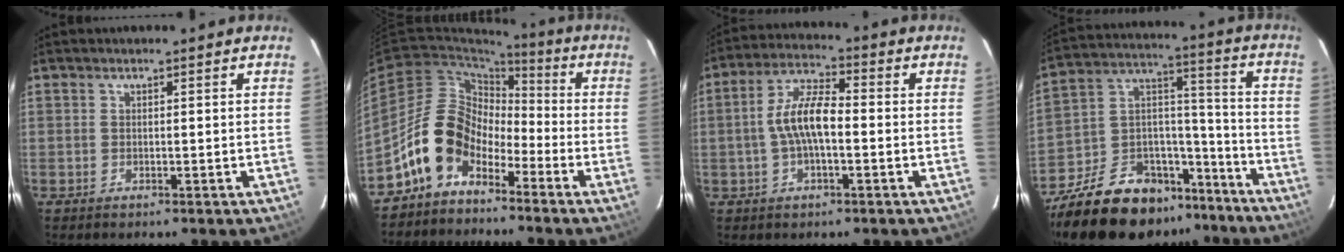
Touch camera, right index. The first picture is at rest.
{"total": 11.6, "force": [-6.7, 7.7, 5.6], "torque": [-0.108, 0.026, -0.126]}
{"total": 8.6, "force": [-1.2, 3.0, 7.9], "torque": [-0.160, 0.016, -0.024]}
{"total": 26.0, "force": [-19.5, 12.5, 11.8], "torque": [-0.246, 0.045, -0.290]}